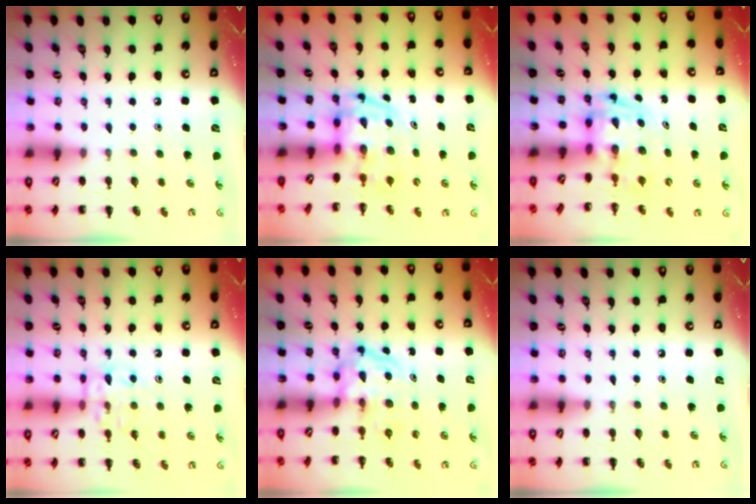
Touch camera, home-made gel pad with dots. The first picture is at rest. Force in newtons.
{"total": 3.9, "press": 3.8, "slide": 0.6}
{"total": 2.8, "press": 2.7, "slide": 0.5}
{"total": 11.3, "press": 11.3, "slide": 0.9}
{"total": 3.8, "press": 3.8, "slide": 0.4}
{"total": 0.0}